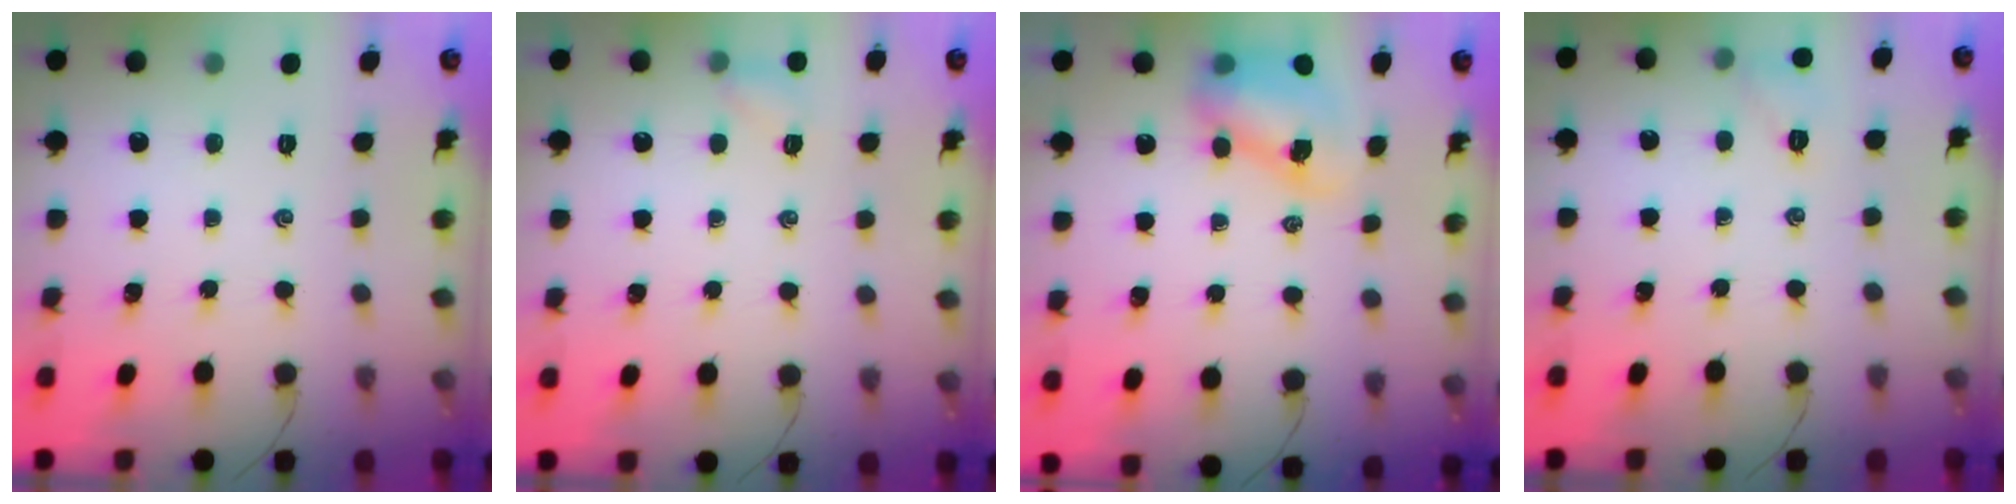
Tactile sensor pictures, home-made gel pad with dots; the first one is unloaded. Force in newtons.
{"total": 3.9, "press": 3.7, "slide": 1.2}
{"total": 8.4, "press": 8.3, "slide": 1.7}
{"total": 6.1, "press": 5.9, "slide": 1.3}